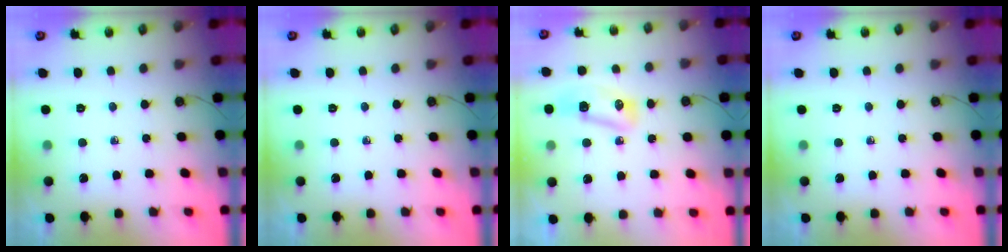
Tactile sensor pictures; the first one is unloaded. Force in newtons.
{"total": 0.0}
{"total": 8.3, "press": 8.2, "slide": 0.9}
{"total": 0.0}